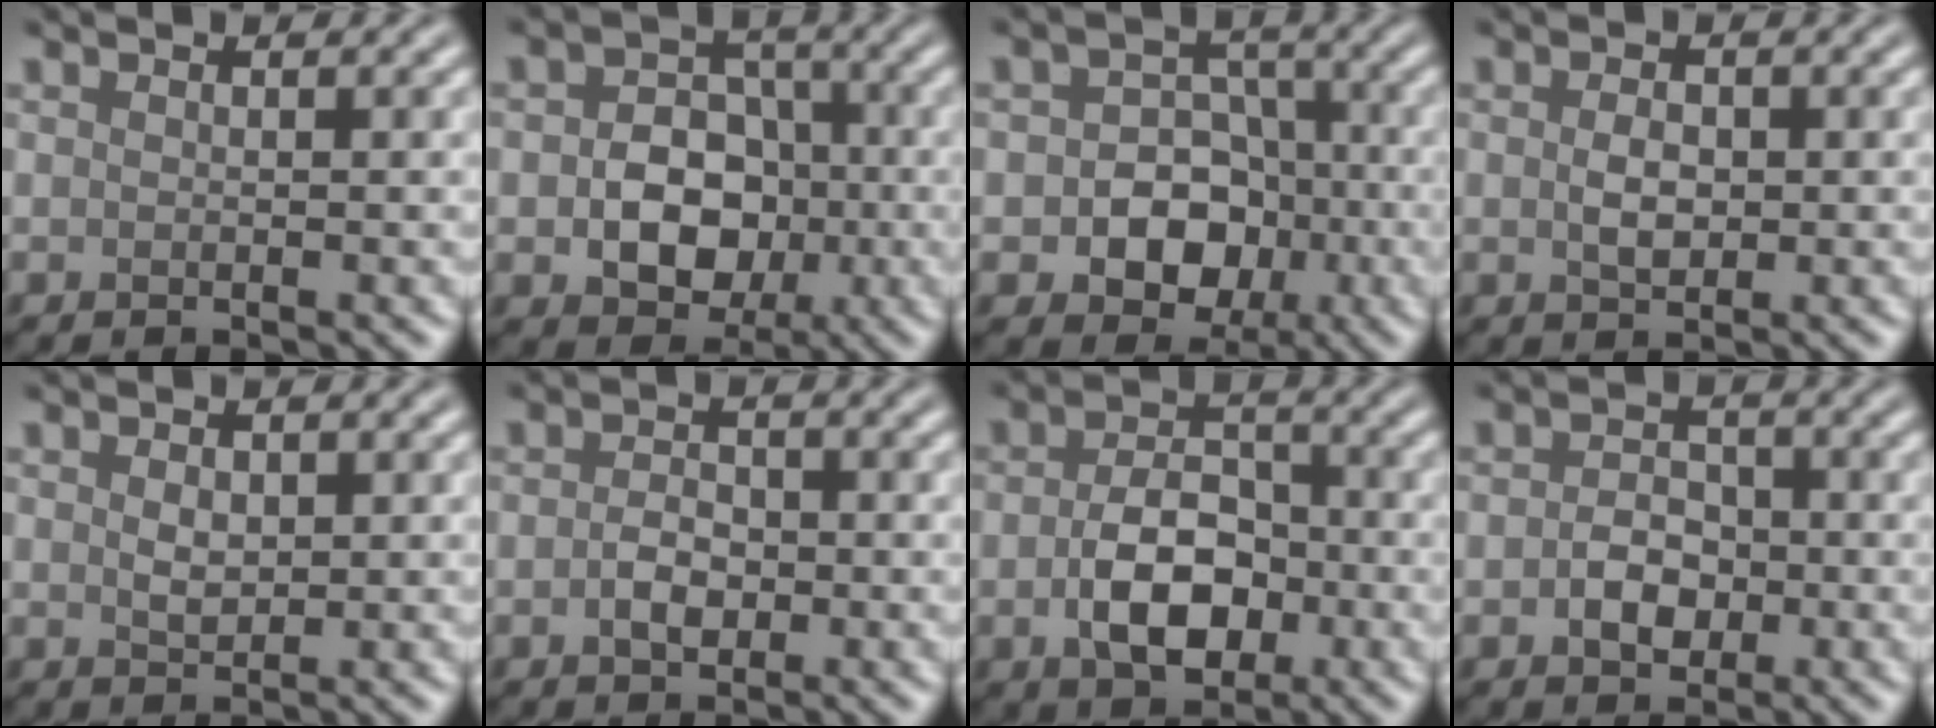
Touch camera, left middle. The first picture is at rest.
{"total": 6.6, "force": [-1.1, 5.2, 4.0], "torque": [-0.045, -0.007, -0.029]}
{"total": 6.8, "force": [-1.7, 5.6, 3.6], "torque": [-0.025, -0.005, -0.044]}
{"total": 2.1, "force": [0.0, 1.4, 1.6], "torque": [-0.032, -0.001, 0.001]}
{"total": 1.5, "force": [0.4, 1.0, 1.0], "torque": [-0.020, -0.002, 0.010]}
{"total": 2.2, "force": [-0.6, 1.5, 1.6], "torque": [-0.031, 0.001, -0.013]}
{"total": 5.8, "force": [-1.4, 3.8, 4.1], "torque": [-0.076, -0.004, -0.027]}
{"total": 2.9, "force": [-0.7, 2.2, 1.7], "torque": [-0.027, -0.001, -0.018]}